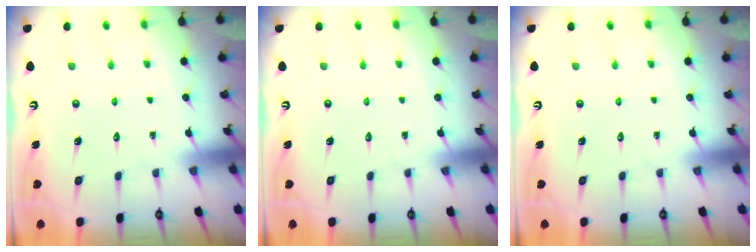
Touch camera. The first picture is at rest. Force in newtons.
{"total": 0.0}
{"total": 0.0}